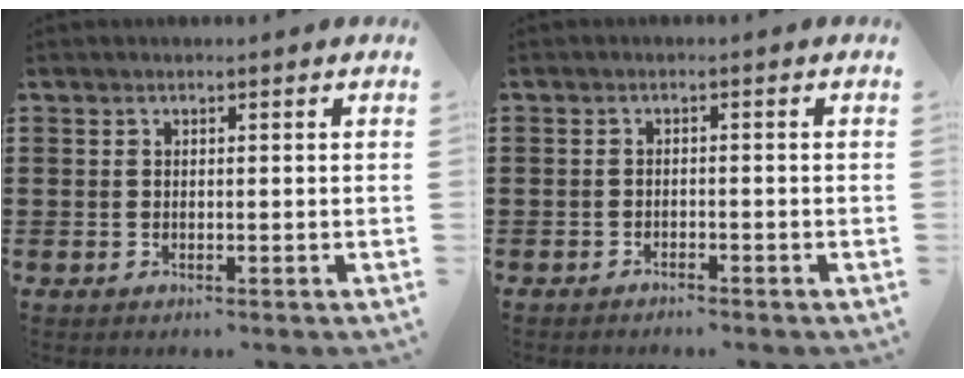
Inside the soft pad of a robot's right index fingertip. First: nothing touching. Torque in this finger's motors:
{"motor_torque": [0.10, 0.27, 0.03, -0.02]}